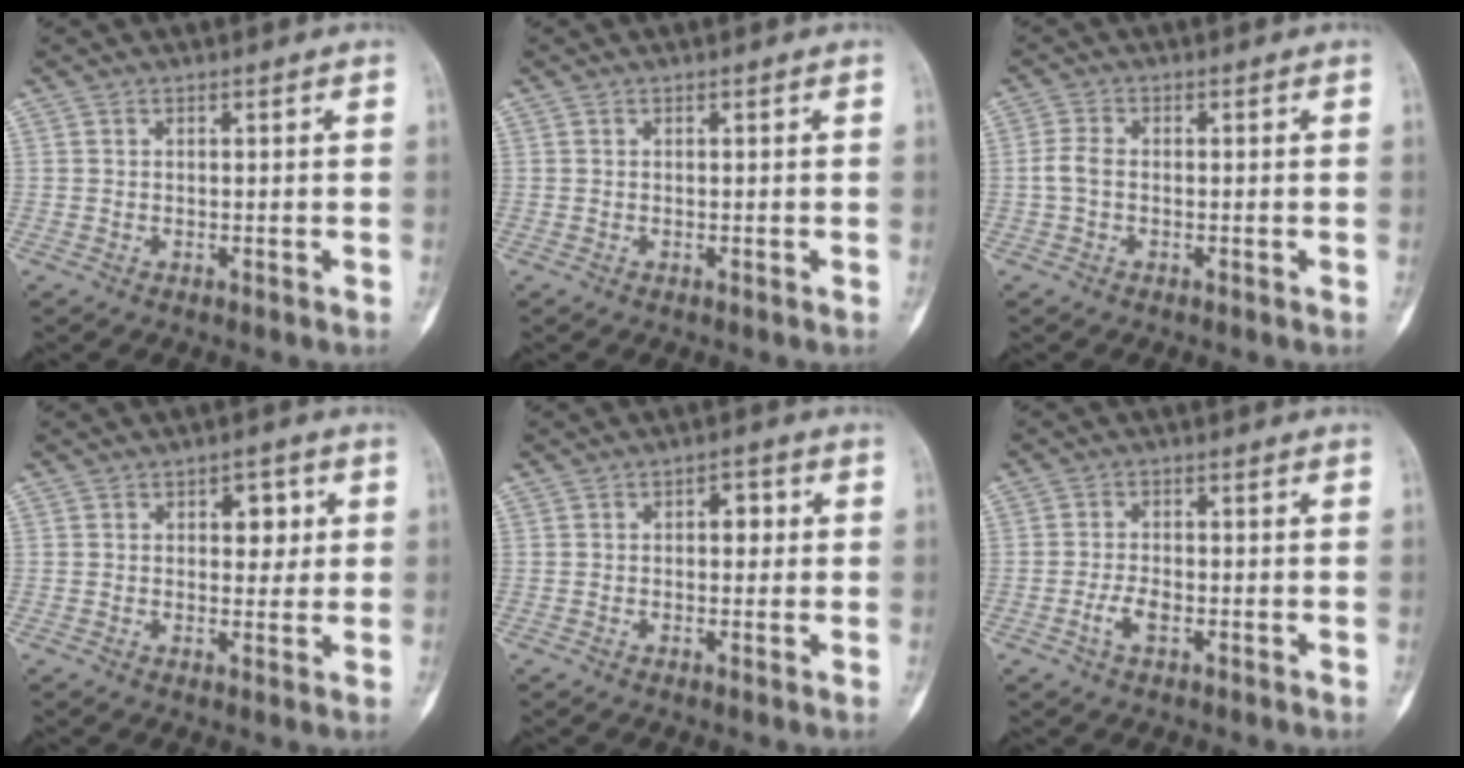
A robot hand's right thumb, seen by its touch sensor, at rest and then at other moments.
{"total": 0.0}
{"total": 2.9, "force": [-0.4, 1.8, 2.2], "torque": [-0.050, 0.004, -0.016]}
{"total": 4.7, "force": [1.3, 3.0, 3.4], "torque": [-0.011, 0.000, 0.015]}
{"total": 3.2, "force": [0.5, 2.0, 2.4], "torque": [-0.011, 0.008, 0.001]}
{"total": 3.3, "force": [-1.4, 1.6, 2.6], "torque": [-0.053, 0.010, -0.028]}